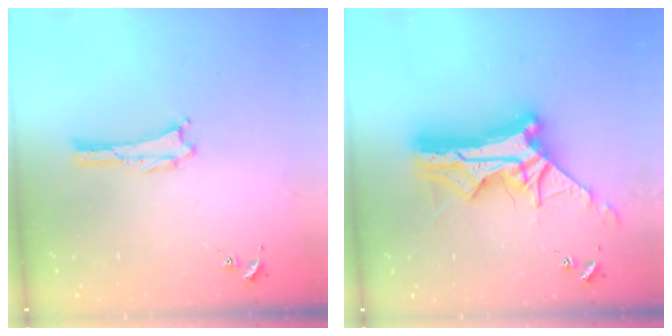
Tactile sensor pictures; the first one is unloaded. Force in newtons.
{"total": 14.8, "press": 14.7, "slide": 1.4}